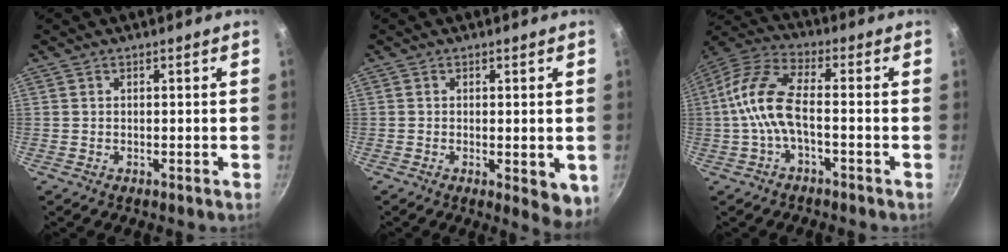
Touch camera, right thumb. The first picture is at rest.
{"total": 5.6, "force": [-1.0, 2.2, 5.1], "torque": [-0.062, -0.013, -0.011]}
{"total": 10.6, "force": [-2.3, 4.6, 9.3], "torque": [-0.203, 0.035, -0.059]}